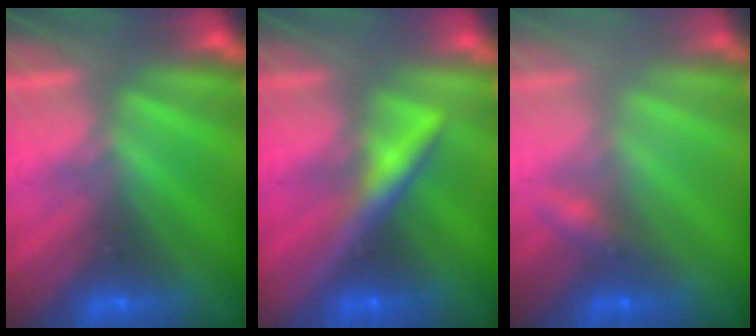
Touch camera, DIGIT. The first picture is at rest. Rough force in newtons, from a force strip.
{"total": 3.7}
{"total": 2.4}